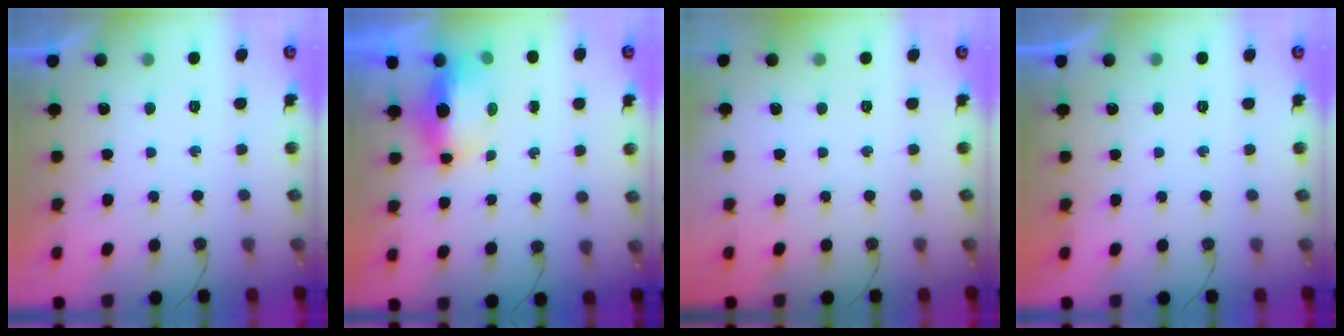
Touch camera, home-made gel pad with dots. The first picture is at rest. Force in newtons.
{"total": 5.9, "press": 5.8, "slide": 0.5}
{"total": 0.0}
{"total": 0.0}